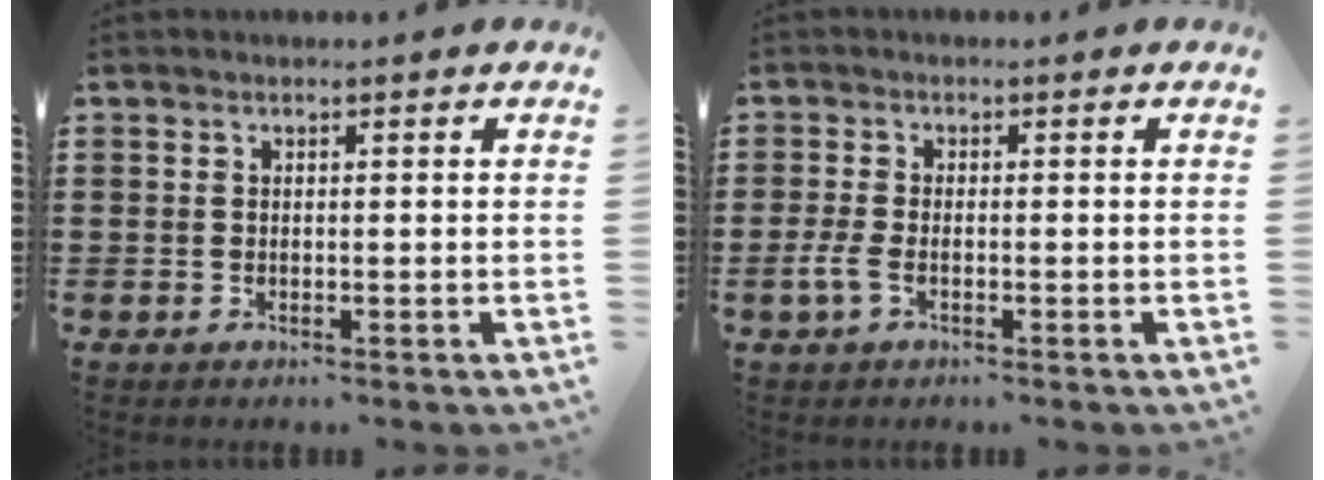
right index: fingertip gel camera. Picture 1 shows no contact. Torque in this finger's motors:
{"motor_torque": [0.16, -0.17, 0.13, 0.02]}